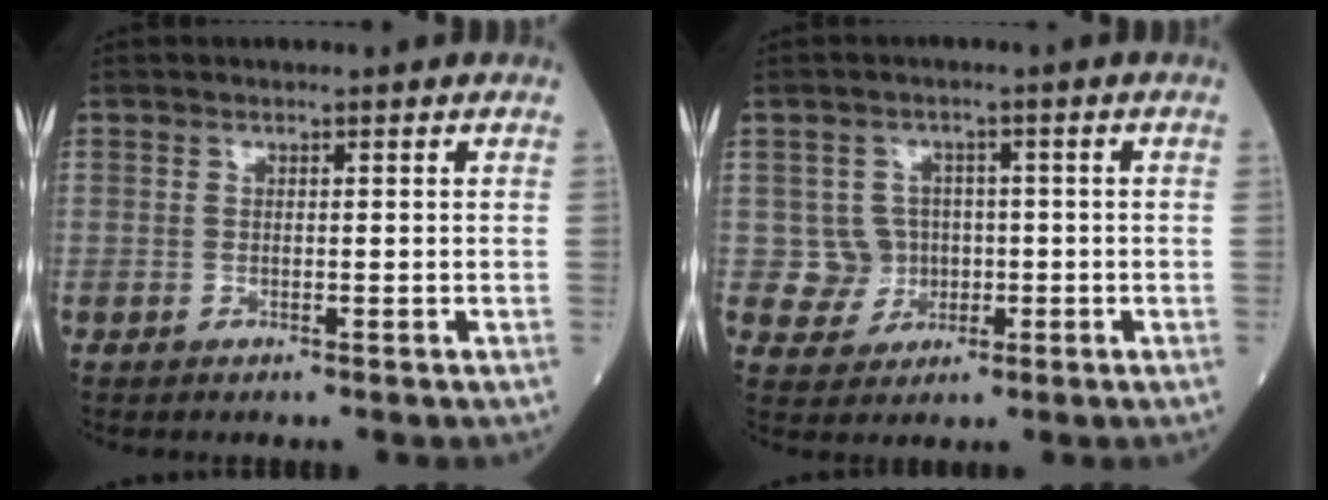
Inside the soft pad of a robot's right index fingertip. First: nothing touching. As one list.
[{"total": 4.9, "force": [-0.1, 4.9, 0.5], "torque": [-0.001, 0.012, 0.004]}]